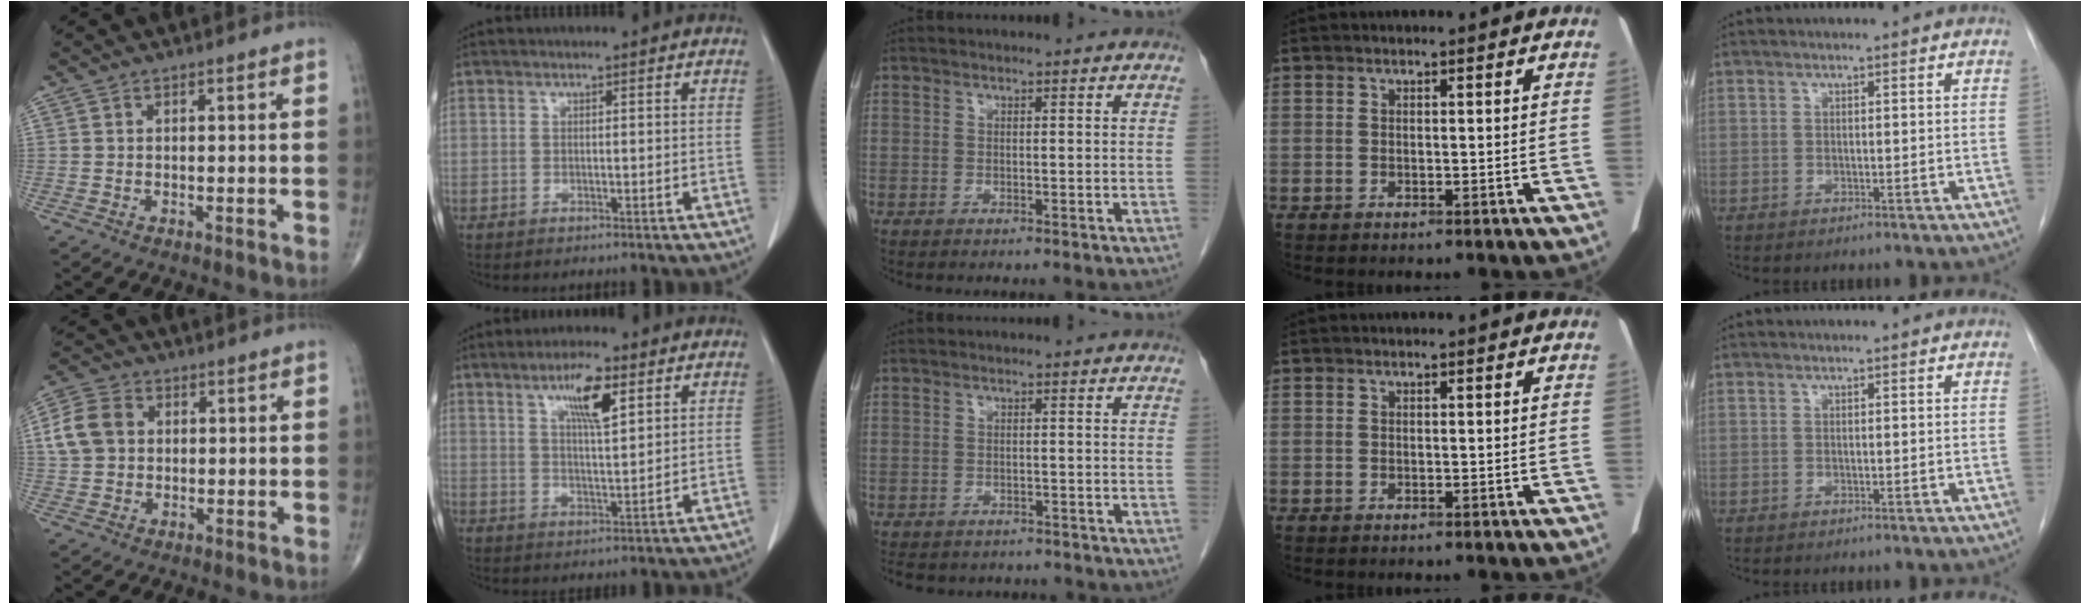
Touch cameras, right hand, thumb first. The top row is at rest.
{"thumb": {"total": 7.9, "force": [1.4, 6.3, 4.7], "torque": [-0.087, 0.011, 0.022]}, "index": {"total": 7.2, "force": [3.7, 1.2, 6.0], "torque": [-0.108, 0.000, 0.063]}, "middle": {"total": 9.0, "force": [-7.9, 3.6, 2.4], "torque": [-0.050, -0.001, -0.095]}}